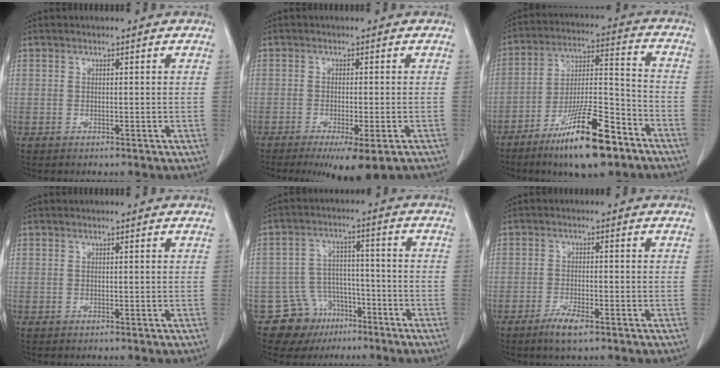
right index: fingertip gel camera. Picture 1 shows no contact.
{"total": 8.7, "force": [-6.2, 1.3, 6.0], "torque": [-0.073, -0.019, -0.087]}
{"total": 16.5, "force": [-10.6, 3.2, 12.2], "torque": [-0.221, -0.009, -0.182]}
{"total": 0.0}
{"total": 8.3, "force": [-5.1, 6.6, 0.8], "torque": [-0.007, 0.037, -0.071]}
{"total": 3.9, "force": [-2.6, 0.7, 2.8], "torque": [-0.057, -0.004, -0.047]}